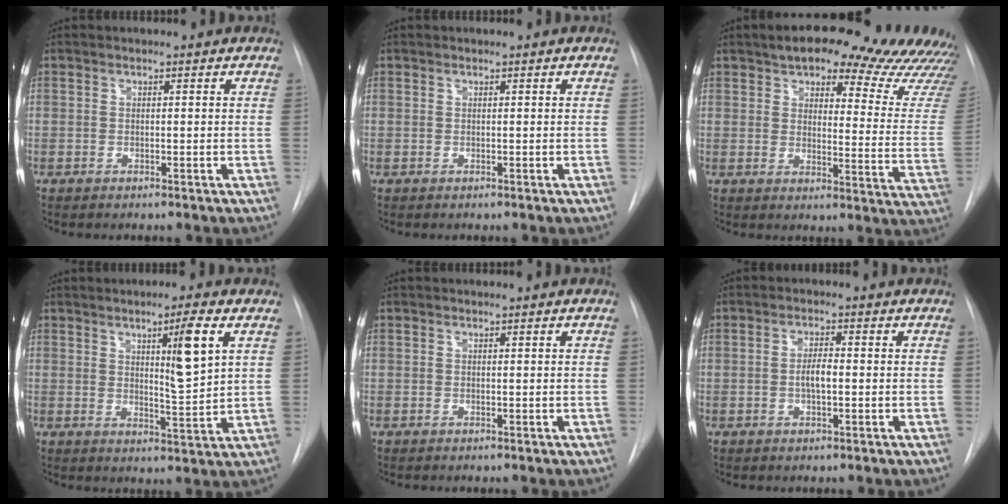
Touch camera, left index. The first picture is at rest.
{"total": 0.0}
{"total": 23.2, "force": [19.9, 5.3, 10.6], "torque": [-0.126, -0.052, 0.219]}
{"total": 7.5, "force": [3.0, 0.1, 6.9], "torque": [-0.111, -0.011, 0.050]}
{"total": 0.0}
{"total": 2.6, "force": [-0.3, 0.7, 2.5], "torque": [-0.048, 0.003, -0.006]}